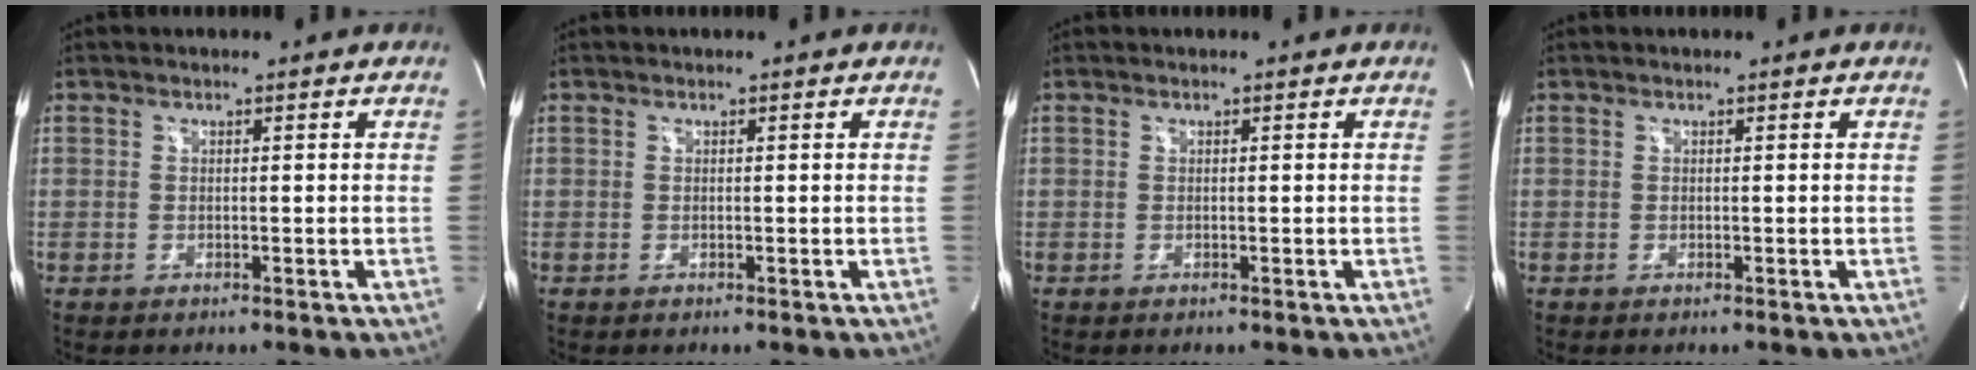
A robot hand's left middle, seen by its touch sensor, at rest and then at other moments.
{"total": 0.0}
{"total": 0.0}
{"total": 0.0}